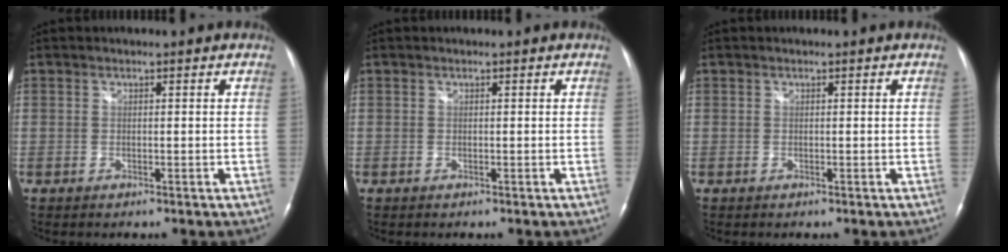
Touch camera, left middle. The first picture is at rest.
{"total": 0.0}
{"total": 0.0}